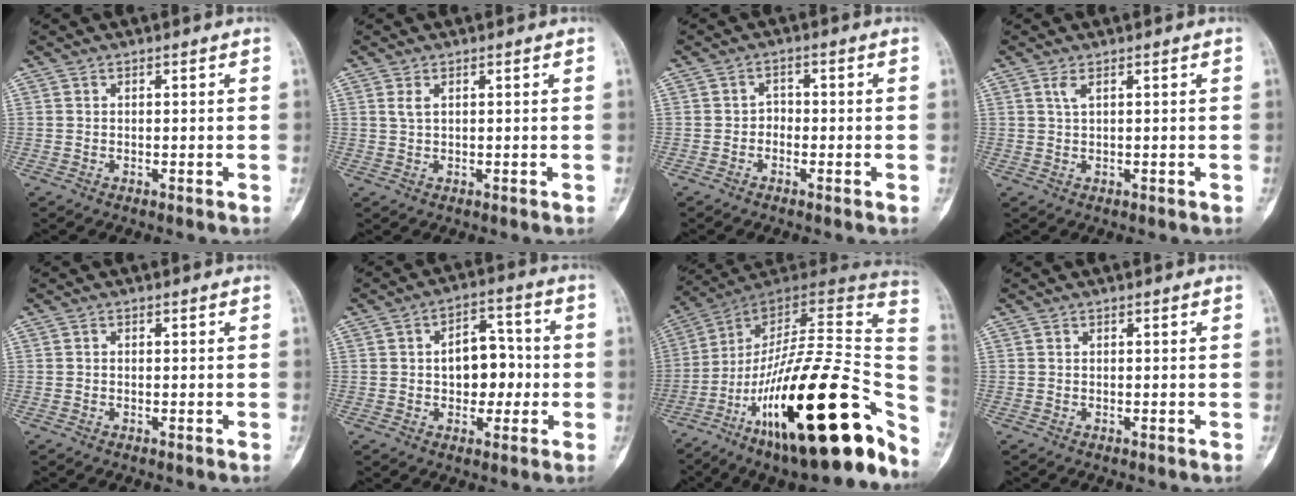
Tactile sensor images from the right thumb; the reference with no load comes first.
{"total": 1.3, "force": [0.7, 0.5, 1.0], "torque": [-0.023, 0.008, 0.018]}
{"total": 1.8, "force": [-0.7, 1.5, 0.8], "torque": [0.007, 0.013, -0.020]}
{"total": 1.3, "force": [0.7, 0.1, 1.1], "torque": [-0.025, 0.002, 0.017]}
{"total": 0.0}
{"total": 9.3, "force": [-0.3, 6.3, 6.9], "torque": [-0.057, 0.027, -0.010]}
{"total": 34.9, "force": [-14.9, 10.5, 29.8], "torque": [-0.376, 0.070, -0.235]}
{"total": 0.0}